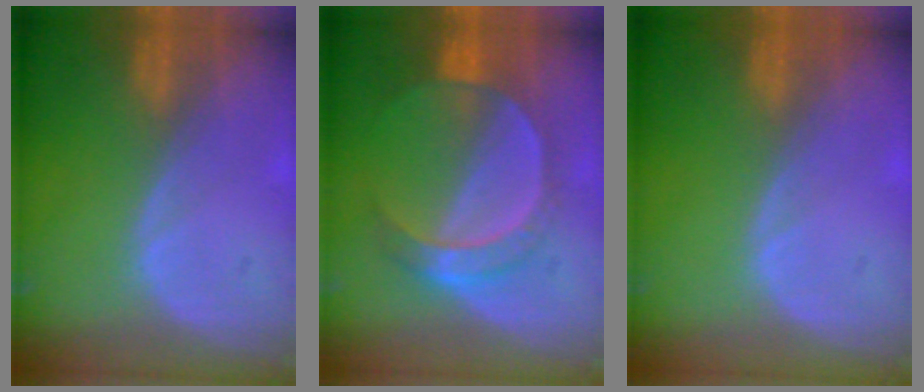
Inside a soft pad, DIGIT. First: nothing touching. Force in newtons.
{"total": 7.3, "press": 6.4, "slide": 3.4}
{"total": 0.0}